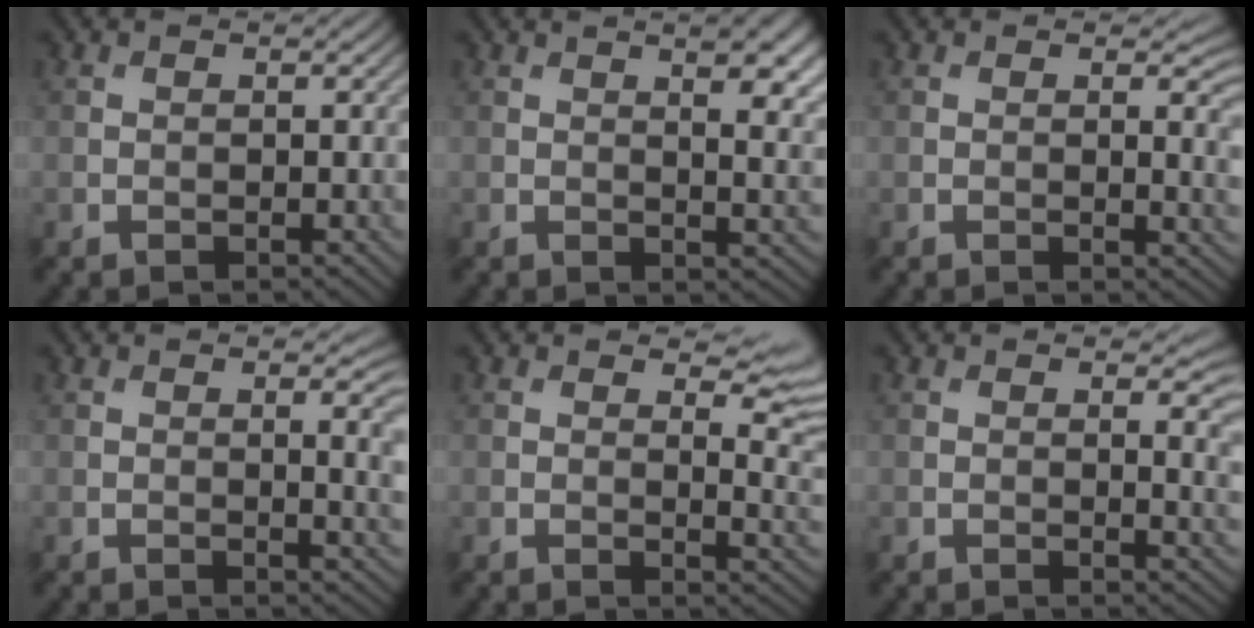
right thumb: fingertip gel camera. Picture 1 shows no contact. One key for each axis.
{"total": 6.7, "fx": 2.9, "fy": 2.5, "fz": 5.5, "tx": -0.064, "ty": 0.015, "tz": 0.035}
{"total": 3.1, "fx": 0.4, "fy": 1.0, "fz": 2.9, "tx": -0.038, "ty": -0.006, "tz": 0.006}
{"total": 3.3, "fx": 0.4, "fy": 0.9, "fz": 3.1, "tx": -0.044, "ty": -0.004, "tz": 0.008}
{"total": 6.2, "fx": 3.6, "fy": 2.5, "fz": 4.3, "tx": -0.055, "ty": -0.003, "tz": 0.051}
{"total": 3.2, "fx": 0.7, "fy": 1.1, "fz": 2.9, "tx": -0.039, "ty": -0.006, "tz": 0.012}